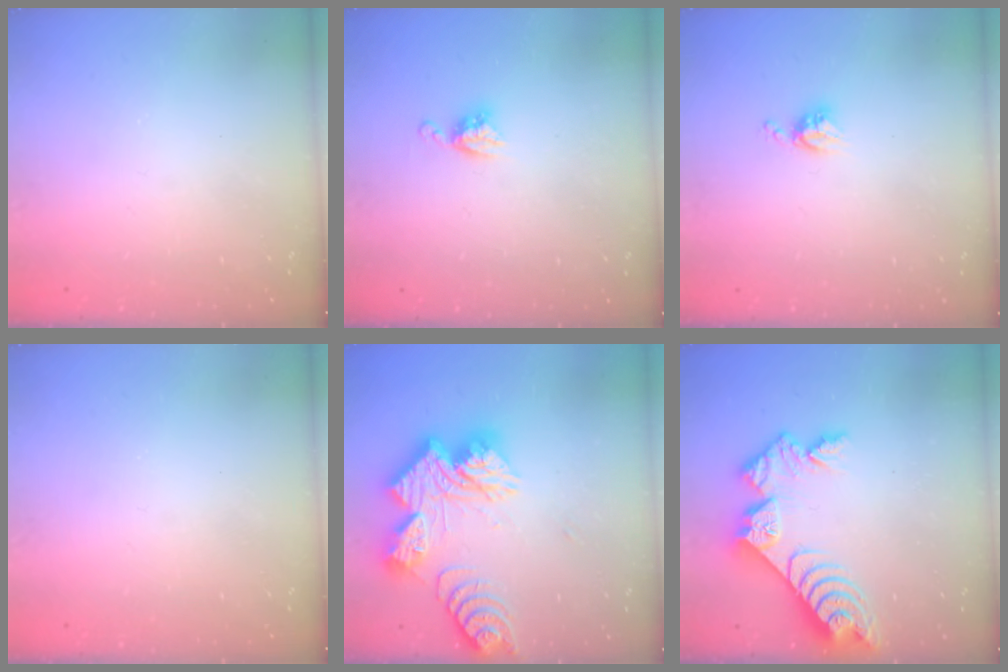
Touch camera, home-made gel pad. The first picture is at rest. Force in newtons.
{"total": 6.1, "press": 6.1, "slide": 0.5}
{"total": 4.2, "press": 4.2, "slide": 0.5}
{"total": 0.6, "press": 0.3, "slide": 0.5}
{"total": 22.5, "press": 22.3, "slide": 2.2}
{"total": 12.3, "press": 12.3, "slide": 1.1}